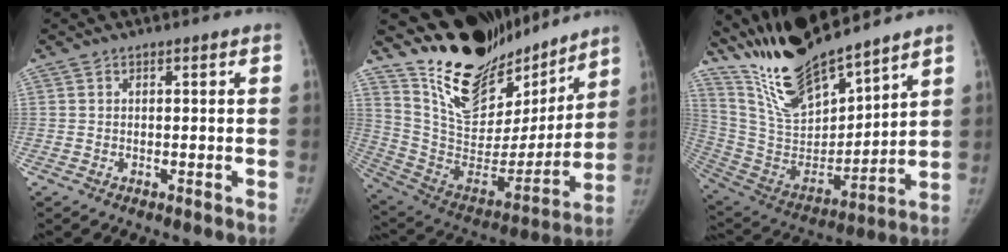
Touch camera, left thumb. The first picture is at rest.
{"total": 24.5, "force": [20.6, 9.6, 9.3], "torque": [-0.119, -0.120, 0.345]}
{"total": 20.1, "force": [17.2, 4.6, 9.3], "torque": [-0.135, -0.101, 0.332]}